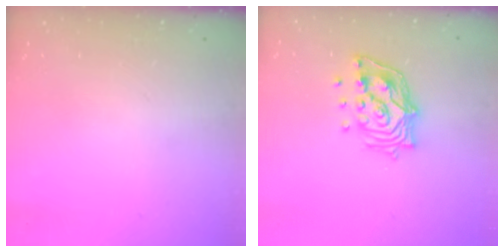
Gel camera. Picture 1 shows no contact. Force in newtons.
{"total": 14.0, "press": 13.9, "slide": 1.3}